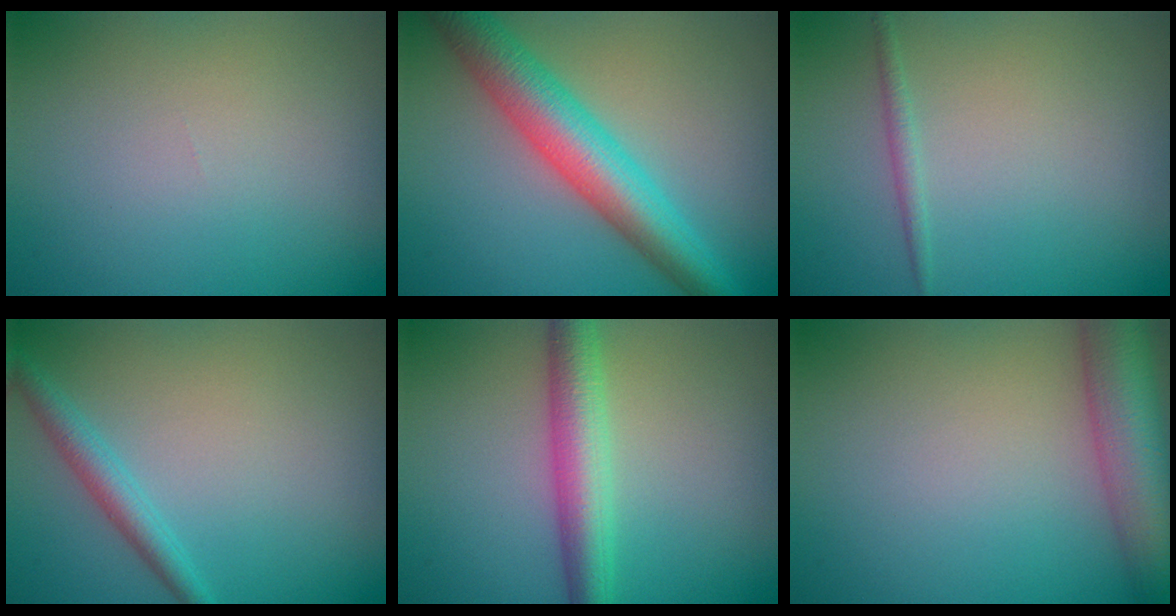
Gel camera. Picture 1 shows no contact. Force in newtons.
{"total": 7.2, "press": 7.2, "slide": 0.1}
{"total": 0.9, "press": 0.9, "slide": 0.1}
{"total": 2.4, "press": 2.4, "slide": 0.1}
{"total": 4.6, "press": 4.6, "slide": 0.1}
{"total": 7.4, "press": 7.4, "slide": 0.4}